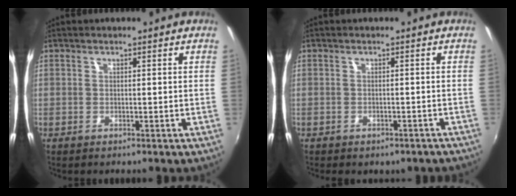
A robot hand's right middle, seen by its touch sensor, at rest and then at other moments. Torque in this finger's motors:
{"motor_torque": [1.07, -1.07, 0.14, 0.06]}